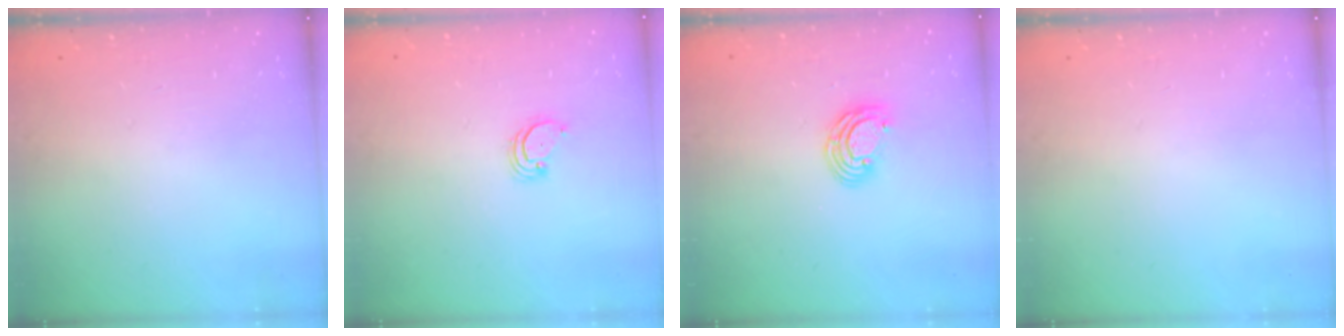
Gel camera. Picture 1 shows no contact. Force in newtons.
{"total": 2.2, "press": 2.2, "slide": 0.3}
{"total": 7.5, "press": 7.4, "slide": 1.3}
{"total": 0.0}